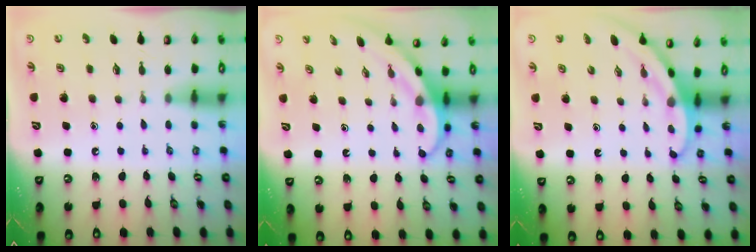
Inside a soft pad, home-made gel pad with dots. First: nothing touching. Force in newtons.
{"total": 3.9, "press": 3.9, "slide": 0.3}
{"total": 3.4, "press": 3.4, "slide": 0.1}